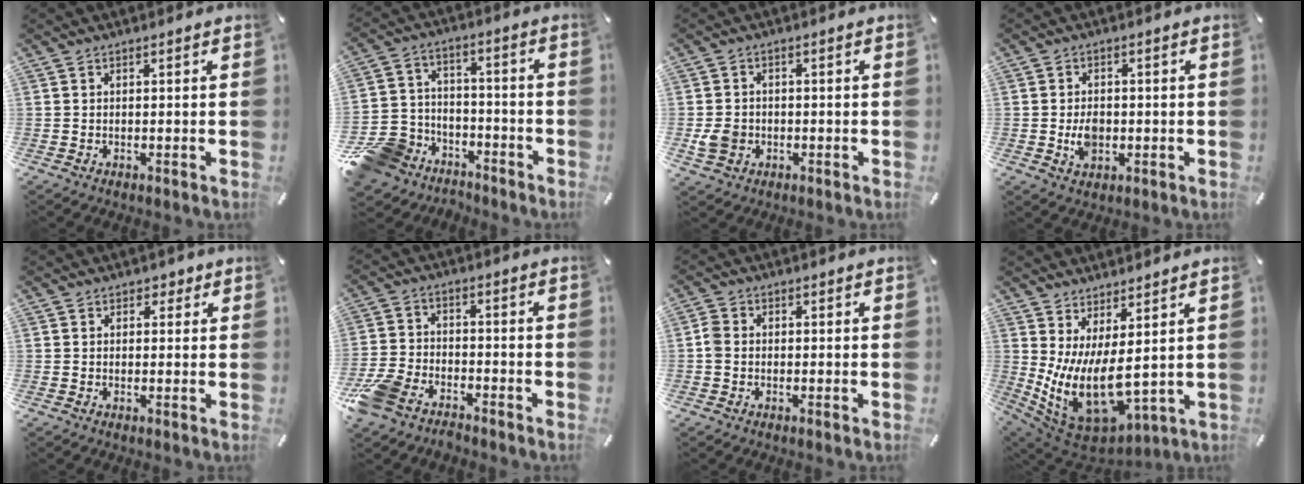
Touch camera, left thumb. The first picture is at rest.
{"total": 12.5, "force": [-7.7, 9.6, 2.5], "torque": [-0.059, 0.052, -0.134]}
{"total": 4.7, "force": [-1.3, 4.0, 2.2], "torque": [-0.042, 0.001, -0.024]}
{"total": 4.8, "force": [-0.9, 3.4, 3.3], "torque": [-0.070, -0.005, -0.021]}
{"total": 1.6, "force": [0.6, 1.4, 0.6], "torque": [0.002, 0.001, 0.004]}
{"total": 8.7, "force": [-6.8, 4.2, 3.4], "torque": [-0.076, 0.029, -0.133]}
{"total": 2.7, "force": [-0.4, 2.1, 1.6], "torque": [-0.028, 0.007, -0.007]}
{"total": 12.9, "force": [0.2, 6.6, 11.1], "torque": [-0.228, -0.045, 0.016]}